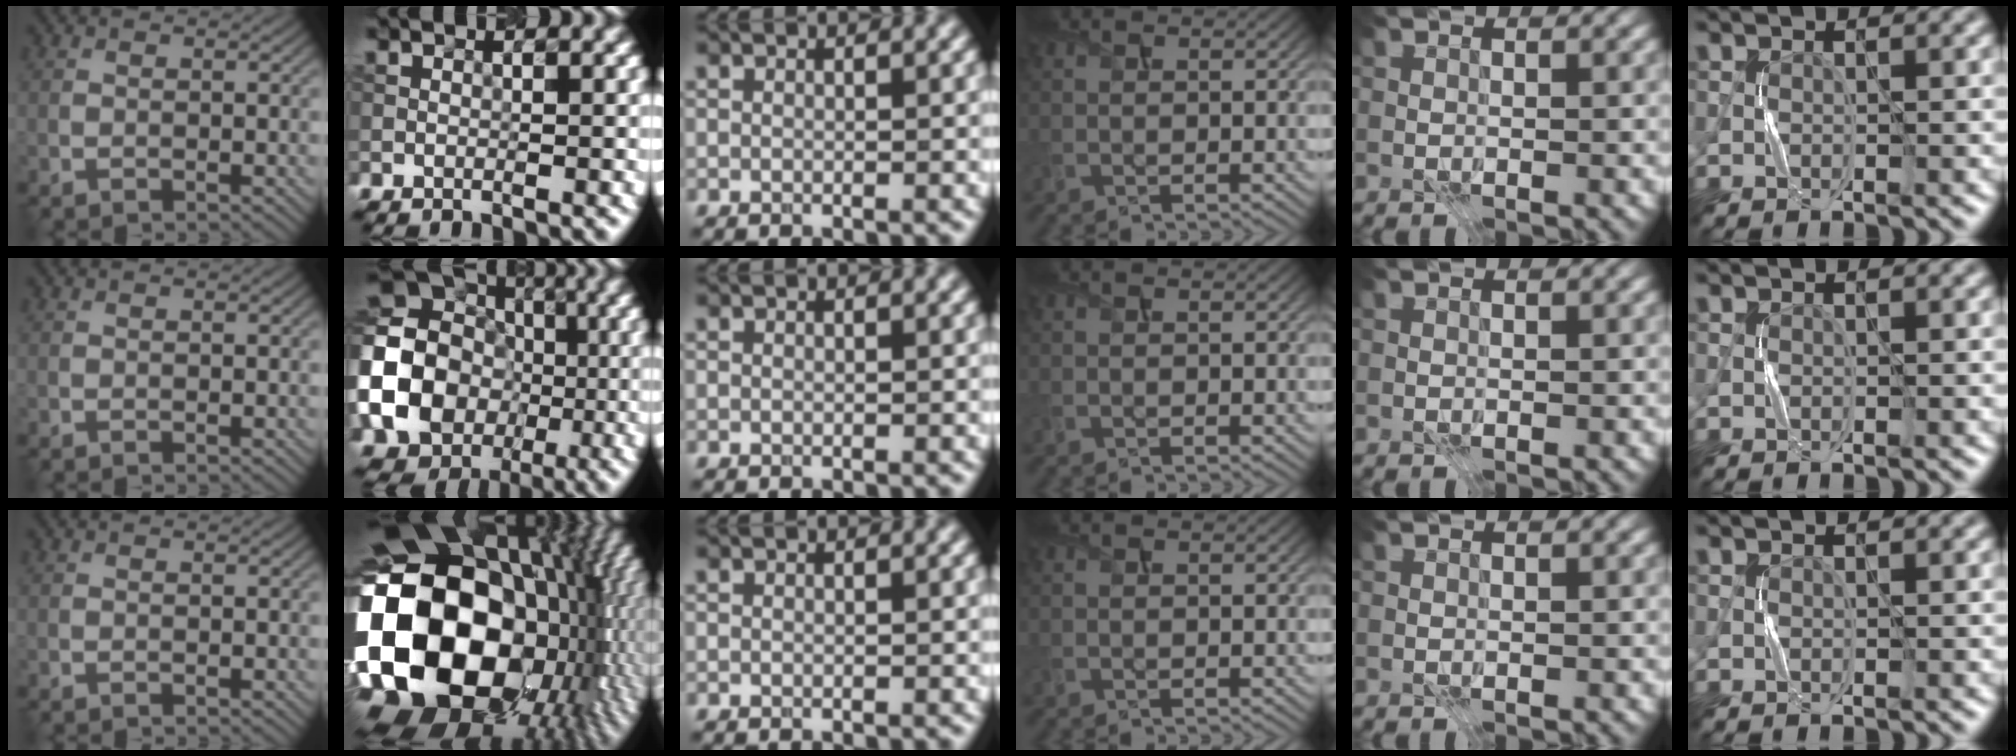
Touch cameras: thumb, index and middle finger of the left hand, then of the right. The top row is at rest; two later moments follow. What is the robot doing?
{"motion": "press", "object": "sticker"}